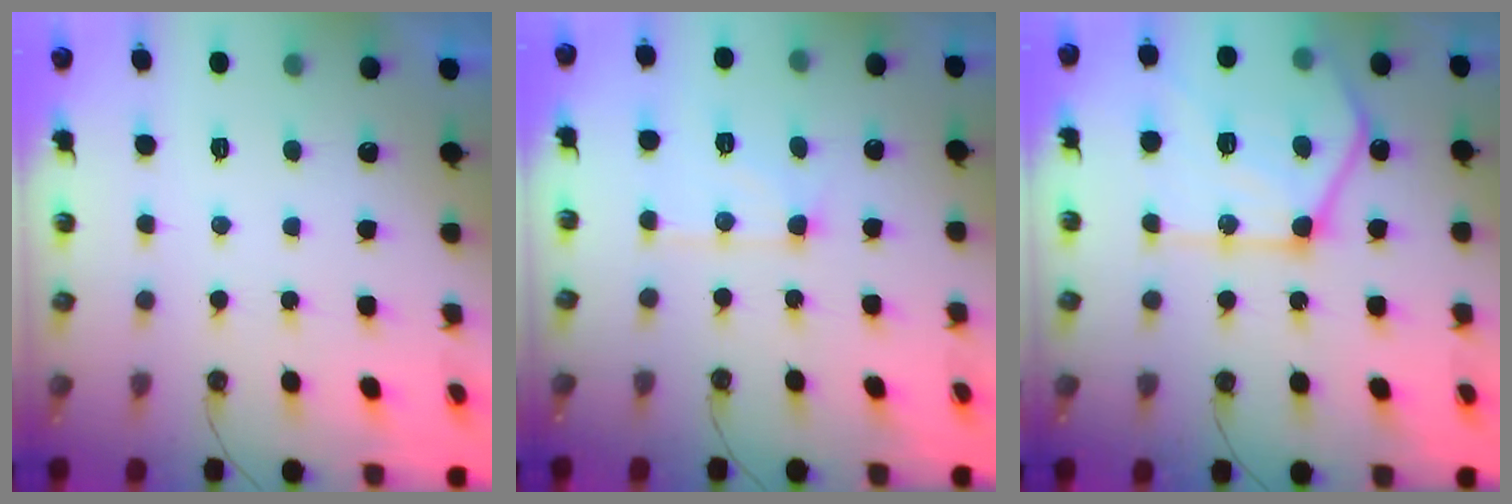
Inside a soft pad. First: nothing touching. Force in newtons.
{"total": 9.0, "press": 9.0, "slide": 0.5}
{"total": 22.2, "press": 22.2, "slide": 1.9}